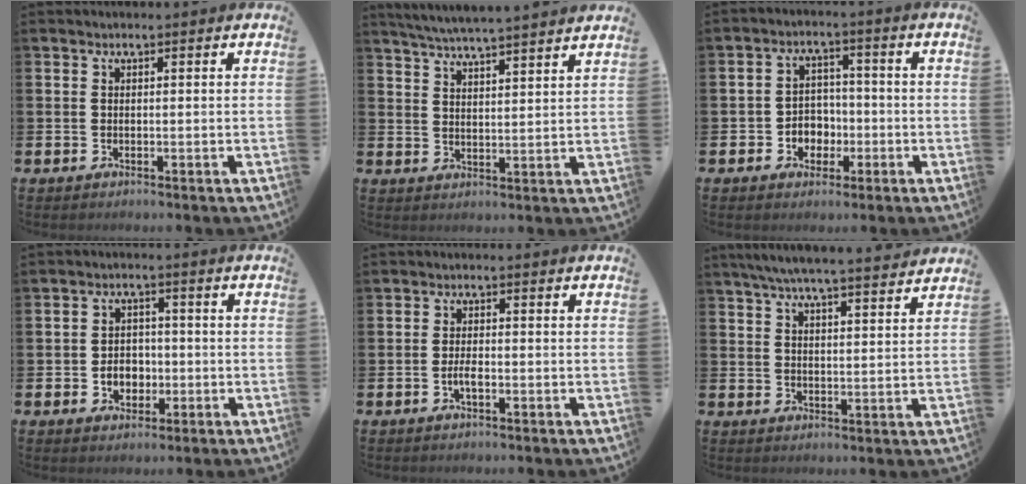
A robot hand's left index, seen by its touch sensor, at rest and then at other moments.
{"total": 5.5, "force": [5.4, -0.5, 0.9], "torque": [-0.039, -0.029, 0.096]}
{"total": 3.8, "force": [-1.2, 3.5, 1.0], "torque": [-0.026, 0.004, -0.030]}
{"total": 3.6, "force": [-0.9, 3.0, 1.9], "torque": [-0.023, -0.001, -0.026]}
{"total": 2.0, "force": [-0.6, 0.7, 1.7], "torque": [-0.029, 0.001, -0.014]}
{"total": 6.3, "force": [6.0, 0.0, 1.9], "torque": [-0.051, -0.030, 0.106]}